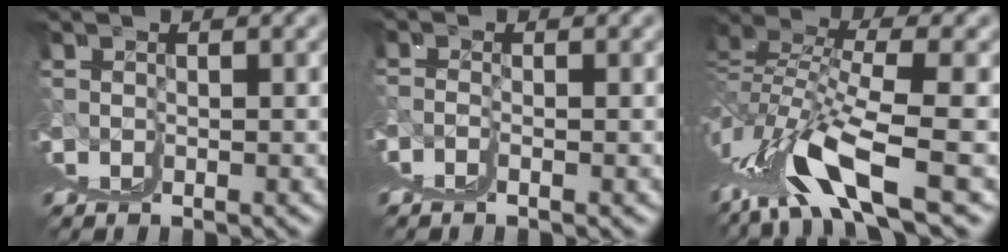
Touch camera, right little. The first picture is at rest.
{"total": 2.2, "force": [0.9, 1.1, 1.7], "torque": [-0.028, 0.004, 0.016]}
{"total": 6.5, "force": [2.8, -0.1, 5.8], "torque": [-0.114, 0.022, 0.052]}